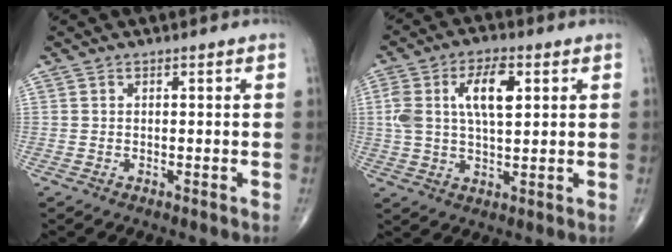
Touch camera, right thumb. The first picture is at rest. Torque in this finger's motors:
{"motor_torque": [-0.08, 0.25, 0.99, 0.06, 0.32]}